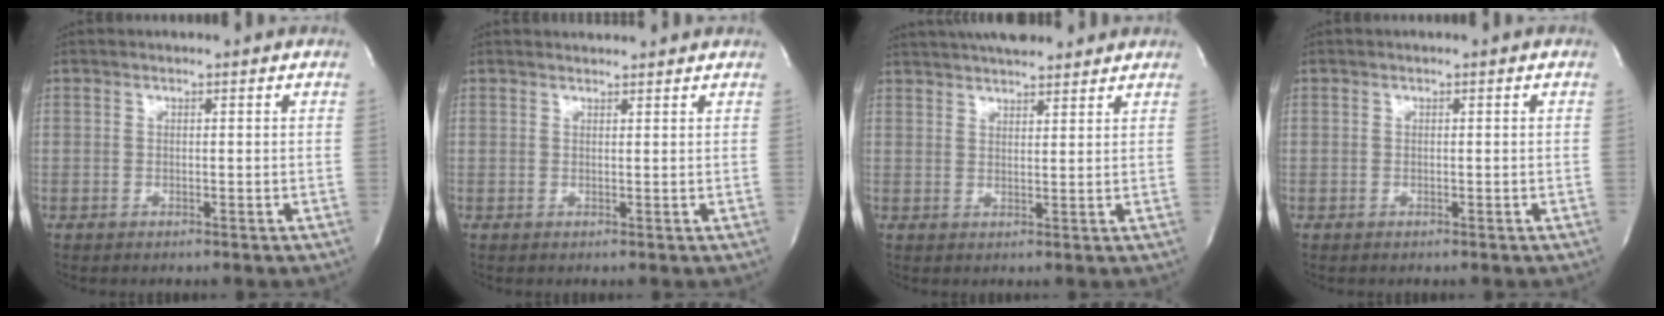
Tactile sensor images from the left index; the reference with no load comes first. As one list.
[{"total": 3.5, "force": [3.5, 0.6, 0.3], "torque": [-0.010, 0.018, 0.042]}, {"total": 13.5, "force": [12.0, 3.0, 5.4], "torque": [-0.089, 0.034, 0.177]}, {"total": 0.0}]